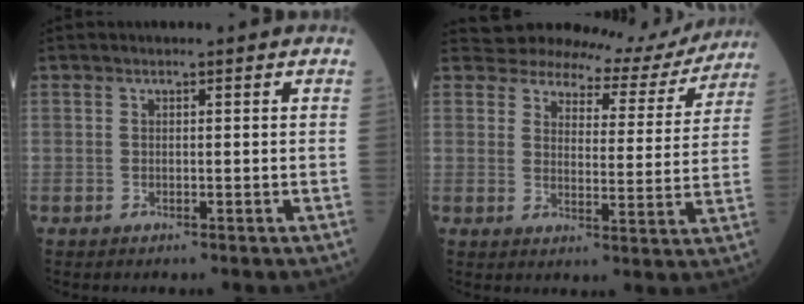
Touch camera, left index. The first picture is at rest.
{"total": 12.7, "force": [12.2, 3.3, 0.7], "torque": [0.005, -0.026, 0.135]}